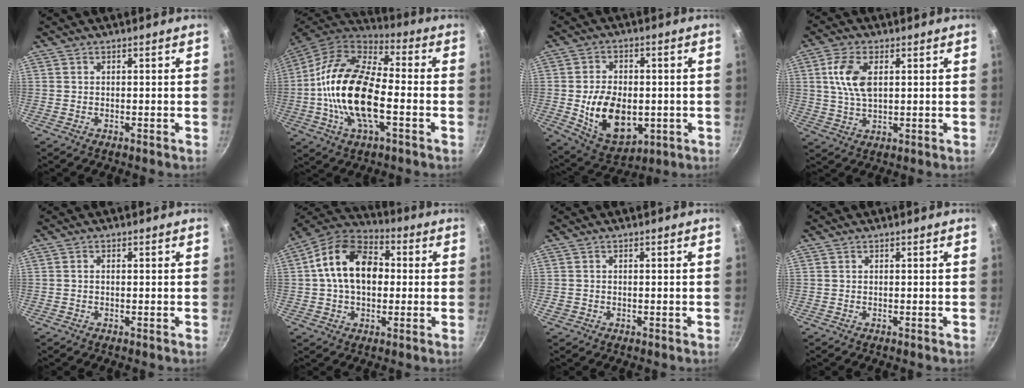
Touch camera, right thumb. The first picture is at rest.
{"total": 20.8, "force": [-3.3, 10.0, 17.9], "torque": [-0.329, 0.032, -0.078]}
{"total": 14.8, "force": [-1.9, 9.9, 10.9], "torque": [-0.155, -0.005, -0.012]}
{"total": 8.2, "force": [2.0, 4.2, 6.7], "torque": [-0.129, 0.001, 0.038]}
{"total": 0.7, "force": [0.0, 0.4, 0.6], "torque": [-0.011, 0.004, -0.002]}
{"total": 15.8, "force": [1.6, 10.8, 11.4], "torque": [-0.161, 0.027, 0.007]}
{"total": 1.1, "force": [-0.3, 1.0, 0.4], "torque": [-0.007, 0.002, -0.003]}
{"total": 0.0}